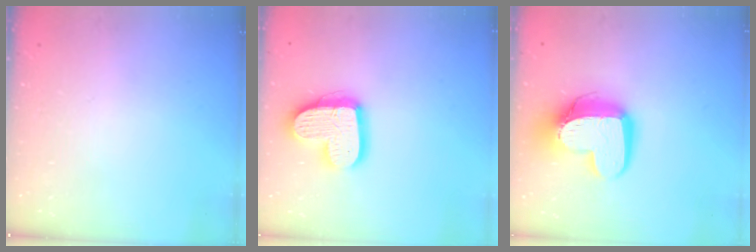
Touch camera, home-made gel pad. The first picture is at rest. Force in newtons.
{"total": 16.2, "press": 16.2, "slide": 1.1}
{"total": 14.9, "press": 14.8, "slide": 1.4}